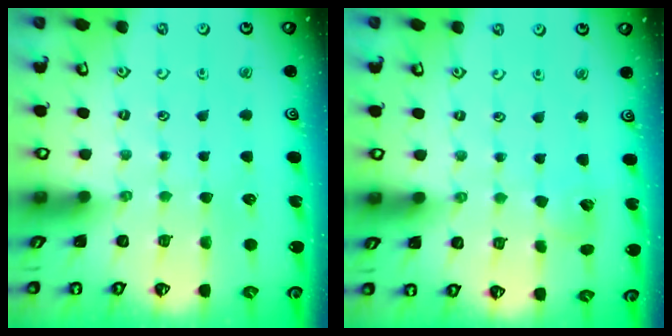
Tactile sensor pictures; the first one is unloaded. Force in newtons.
{"total": 5.8, "press": 5.8, "slide": 0.6}